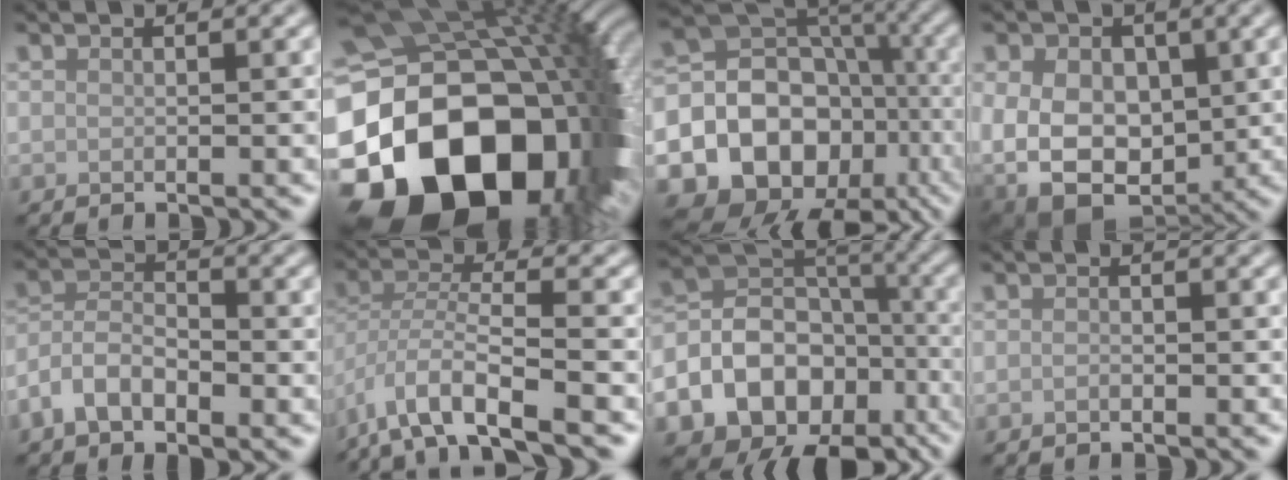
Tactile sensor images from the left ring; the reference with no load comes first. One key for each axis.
{"total": 22.1, "fx": -7.6, "fy": 15.5, "fz": 13.7, "tx": -0.251, "ty": -0.031, "tz": -0.111}
{"total": 20.9, "fx": -6.5, "fy": 17.7, "fz": 9.0, "tx": -0.165, "ty": 0.001, "tz": -0.110}
{"total": 15.1, "fx": -0.8, "fy": 11.6, "fz": 9.6, "tx": -0.158, "ty": -0.005, "tz": -0.036}
{"total": 4.8, "fx": -2.5, "fy": 2.5, "fz": 3.3, "tx": -0.060, "ty": 0.005, "tz": -0.054}
{"total": 7.3, "fx": -4.3, "fy": 2.5, "fz": 5.4, "tx": -0.097, "ty": -0.001, "tz": -0.088}
{"total": 15.3, "fx": -7.1, "fy": 11.9, "fz": 6.6, "tx": -0.145, "ty": -0.029, "tz": -0.118}
{"total": 0.5, "fx": -0.2, "fy": 0.3, "fz": 0.4, "tx": -0.007, "ty": -0.001, "tz": -0.005}